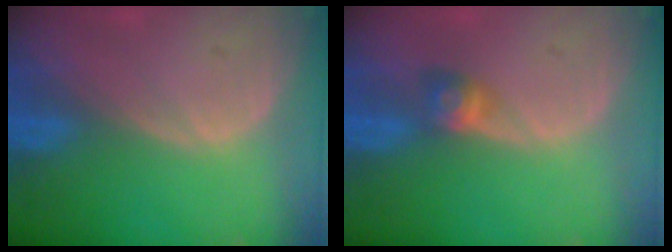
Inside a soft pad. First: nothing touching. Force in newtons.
{"total": 2.9, "press": 2.5, "slide": 1.4}